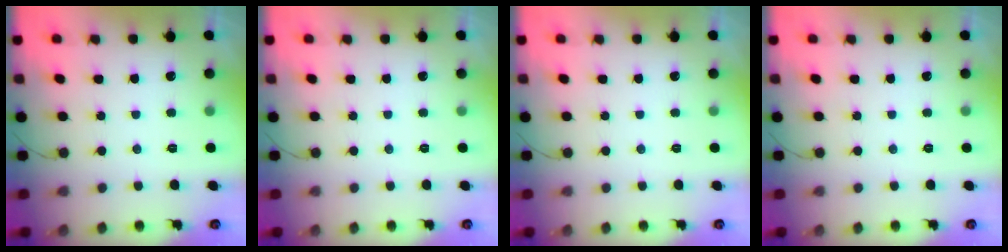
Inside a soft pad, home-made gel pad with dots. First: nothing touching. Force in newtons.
{"total": 0.0}
{"total": 0.0}
{"total": 0.0}